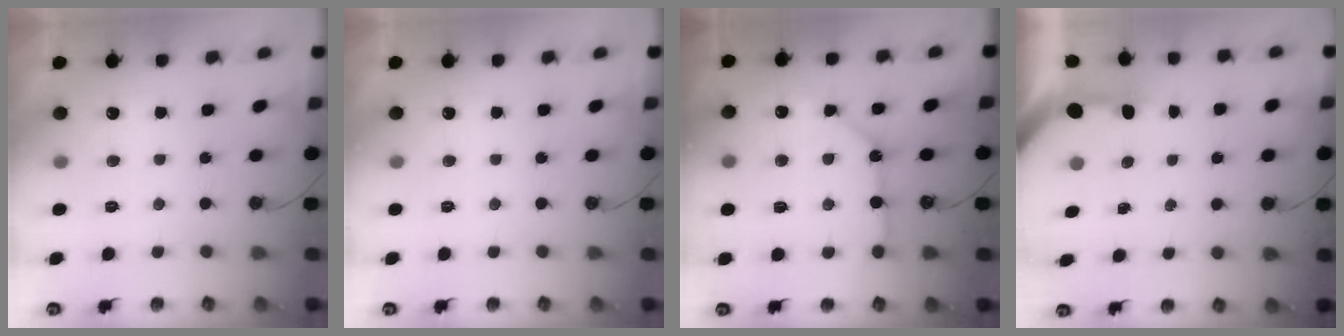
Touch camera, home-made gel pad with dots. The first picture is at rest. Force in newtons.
{"total": 0.0}
{"total": 10.5, "press": 10.4, "slide": 1.0}
{"total": 3.3, "press": 3.3, "slide": 0.4}